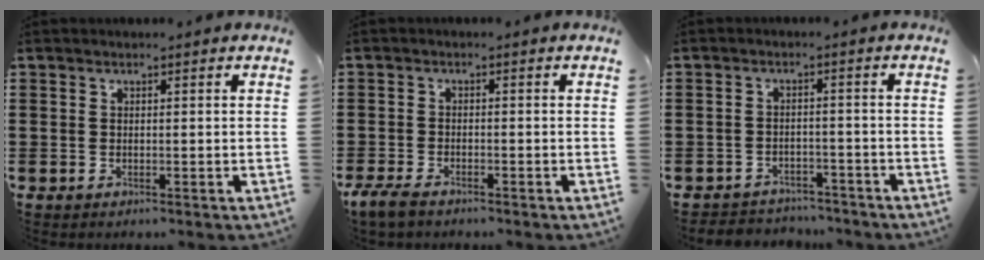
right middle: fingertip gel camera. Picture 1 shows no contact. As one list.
[{"total": 2.7, "force": [-2.1, 0.8, 1.5], "torque": [-0.049, -0.004, -0.047]}, {"total": 3.0, "force": [-2.9, 0.6, -0.3], "torque": [-0.004, -0.002, -0.064]}]